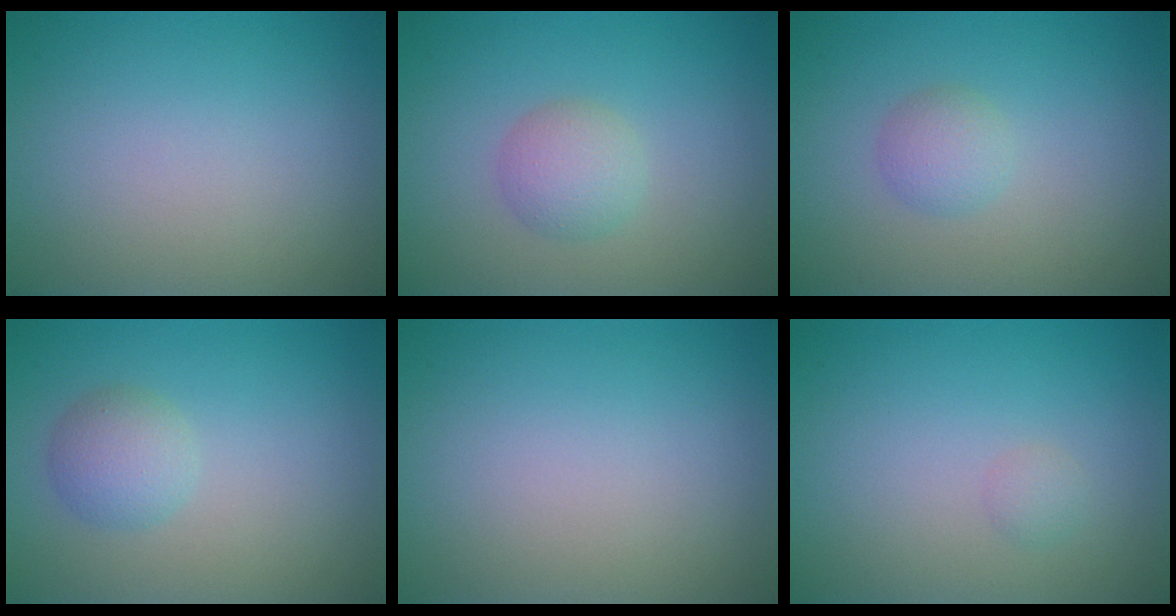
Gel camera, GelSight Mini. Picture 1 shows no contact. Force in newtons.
{"total": 2.4, "press": 2.4, "slide": 0.1}
{"total": 1.7, "press": 1.7, "slide": 0.1}
{"total": 2.4, "press": 2.4, "slide": 0.0}
{"total": 0.0}
{"total": 0.8, "press": 0.8, "slide": 0.0}